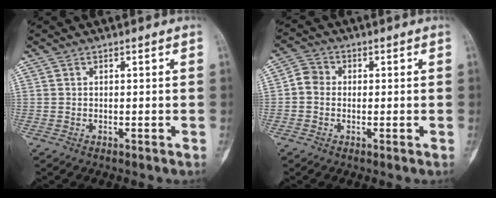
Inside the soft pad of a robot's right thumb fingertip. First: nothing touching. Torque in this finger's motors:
{"motor_torque": [0.17, 0.38, 0.18, -0.27, 0.04]}